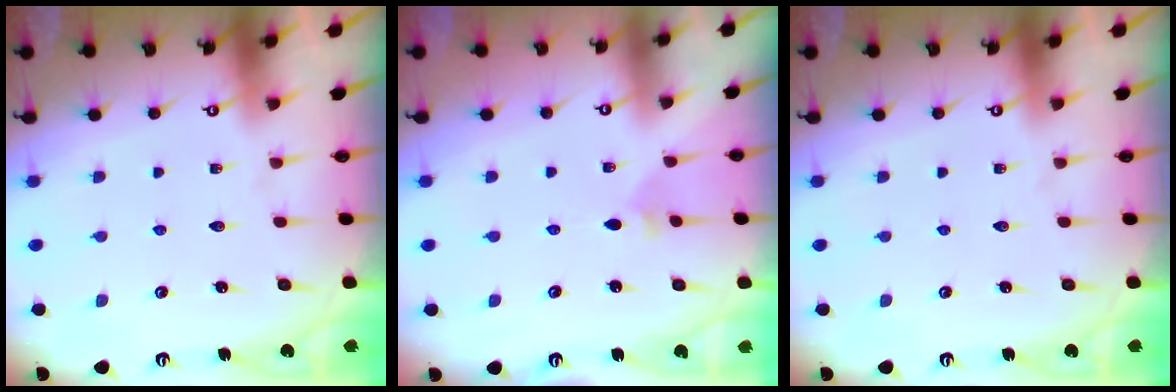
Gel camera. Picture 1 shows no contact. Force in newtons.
{"total": 2.3, "press": 2.3, "slide": 0.6}
{"total": 0.0}